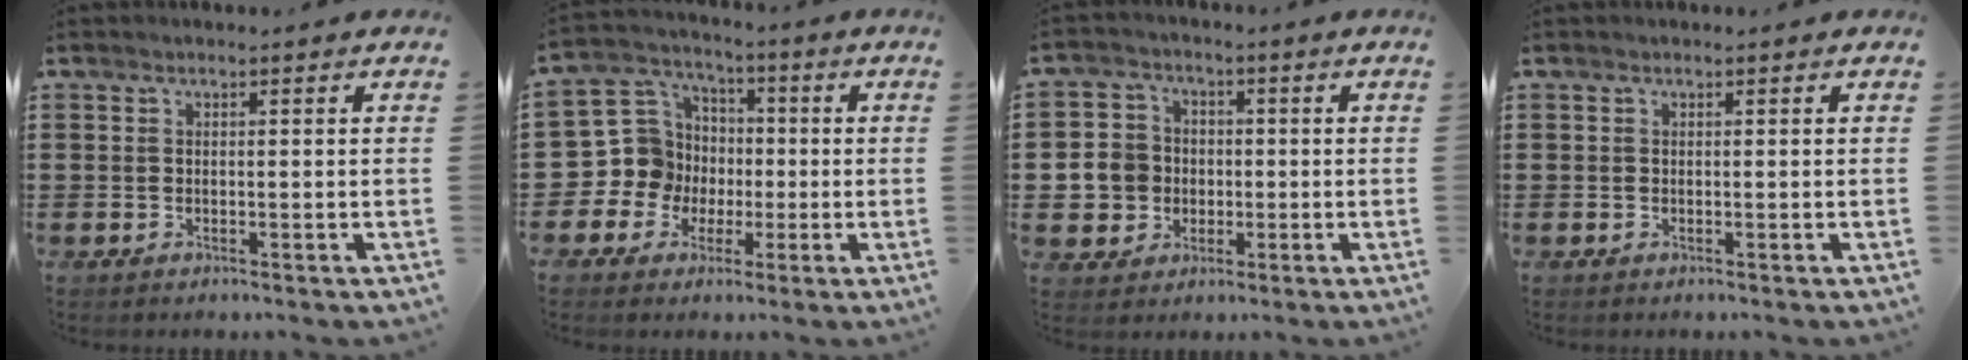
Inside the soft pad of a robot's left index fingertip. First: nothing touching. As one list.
[{"total": 9.0, "force": [-0.7, 8.9, 1.2], "torque": [-0.085, 0.000, -0.013]}, {"total": 6.0, "force": [-0.9, 5.8, 1.2], "torque": [-0.058, 0.012, -0.018]}, {"total": 0.0}]